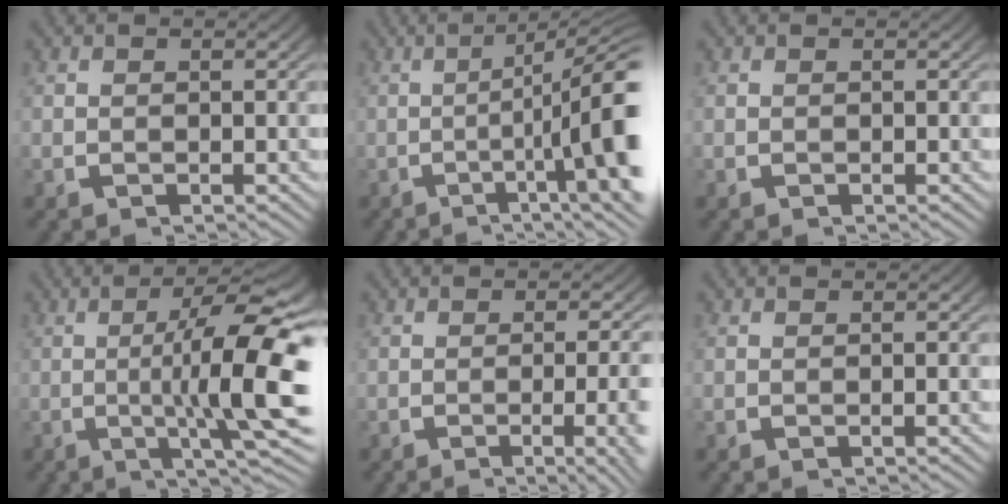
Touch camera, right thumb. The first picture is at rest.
{"total": 10.2, "force": [-1.5, 3.9, 9.3], "torque": [-0.152, -0.024, -0.019]}
{"total": 0.0}
{"total": 11.6, "force": [0.0, 3.3, 11.1], "torque": [-0.171, -0.008, 0.000]}
{"total": 4.6, "force": [-2.0, 1.0, 4.1], "torque": [-0.058, -0.001, -0.030]}
{"total": 0.0}